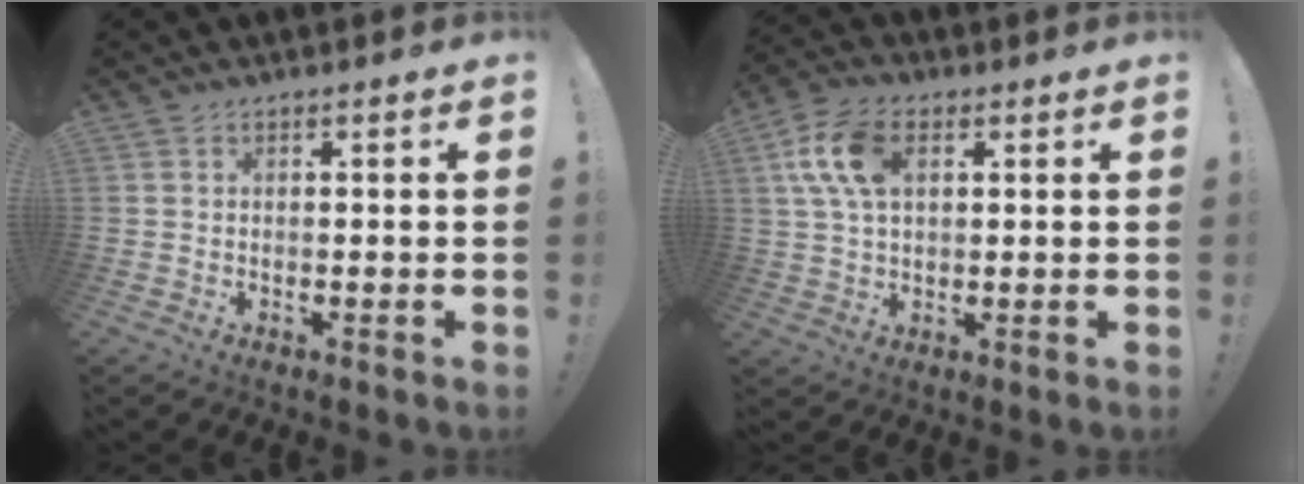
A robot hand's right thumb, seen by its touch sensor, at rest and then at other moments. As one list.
[{"total": 12.5, "force": [3.6, 7.6, 9.2], "torque": [-0.182, 0.009, 0.070]}]